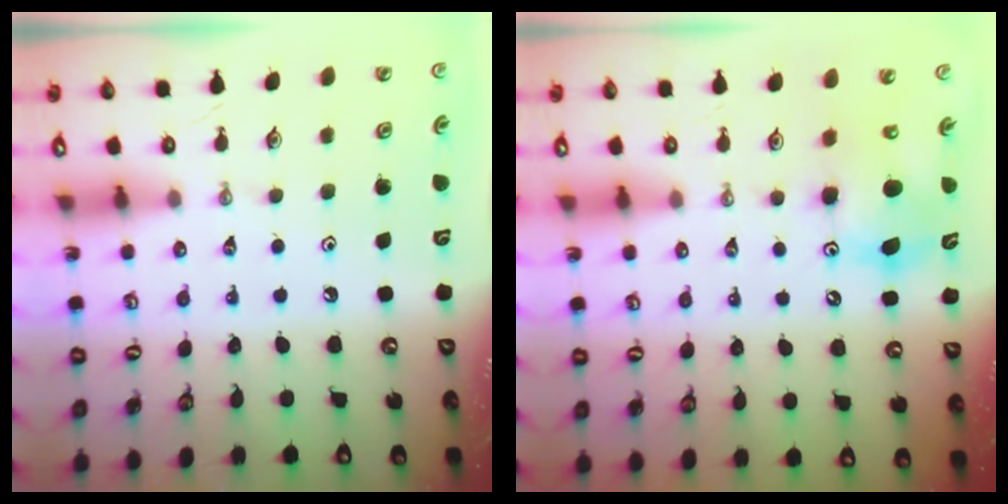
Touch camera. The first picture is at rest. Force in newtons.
{"total": 9.2, "press": 9.2, "slide": 0.2}